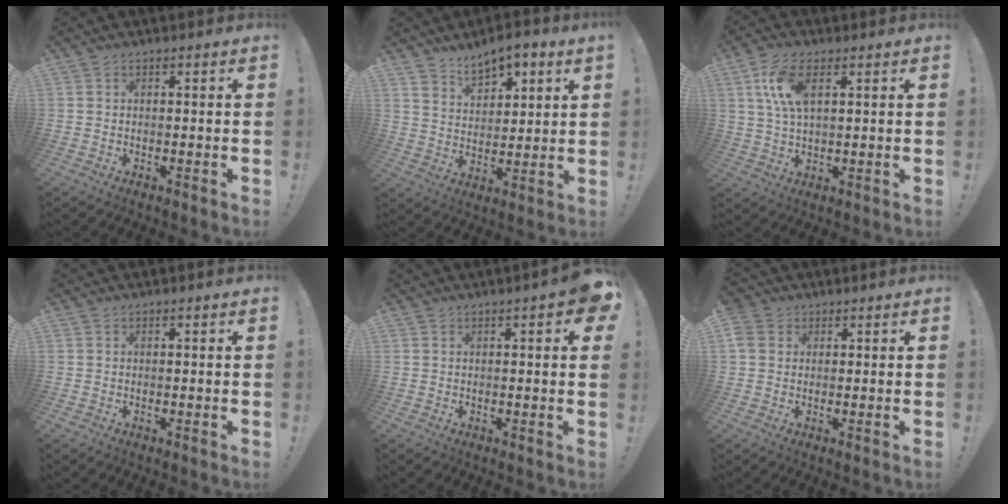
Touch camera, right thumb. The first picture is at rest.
{"total": 8.0, "force": [6.3, 4.0, 2.8], "torque": [-0.049, -0.038, 0.118]}
{"total": 9.4, "force": [3.3, 4.6, 7.5], "torque": [-0.154, 0.003, 0.060]}
{"total": 0.0}
{"total": 4.0, "force": [1.8, 0.7, 3.5], "torque": [-0.041, -0.011, 0.025]}
{"total": 3.8, "force": [1.6, 3.1, 1.5], "torque": [-0.028, 0.003, 0.033]}